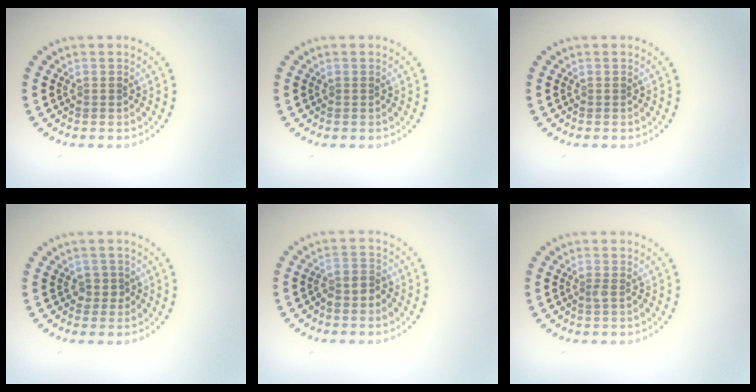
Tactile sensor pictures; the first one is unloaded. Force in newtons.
{"total": 0.0}
{"total": 0.0}
{"total": 1.3, "press": 1.1, "slide": 0.7}
{"total": 2.2, "press": 1.8, "slide": 1.2}
{"total": 0.7, "press": 0.6, "slide": 0.3}